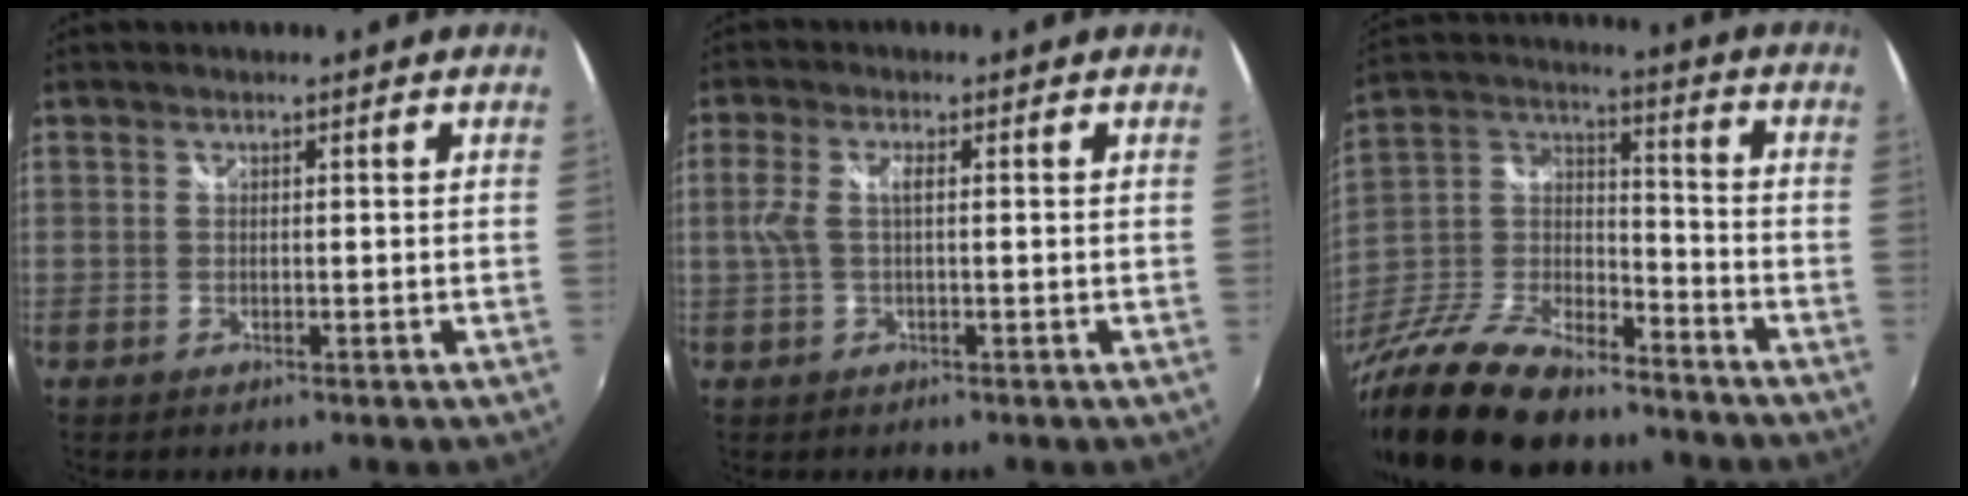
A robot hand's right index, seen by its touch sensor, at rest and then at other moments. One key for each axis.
{"total": 3.4, "fx": 0.0, "fy": 1.0, "fz": 3.3, "tx": -0.070, "ty": 0.003, "tz": 0.002}
{"total": 20.6, "fx": -14.4, "fy": 9.1, "fz": 11.7, "tx": -0.251, "ty": -0.003, "tz": -0.253}